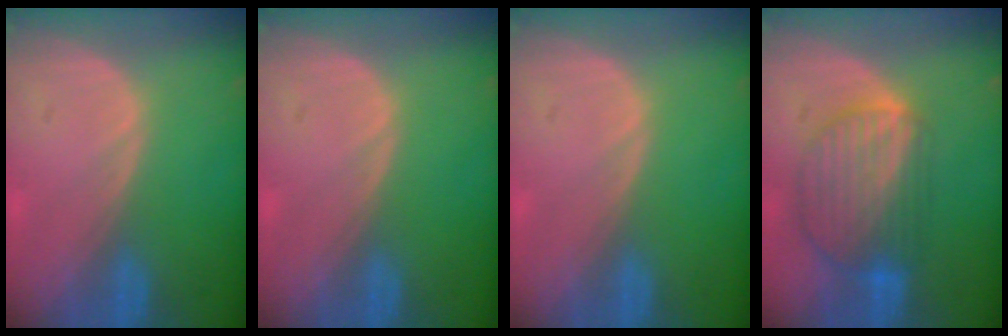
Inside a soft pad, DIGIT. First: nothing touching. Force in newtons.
{"total": 0.0}
{"total": 0.0}
{"total": 8.9, "press": 7.7, "slide": 4.4}